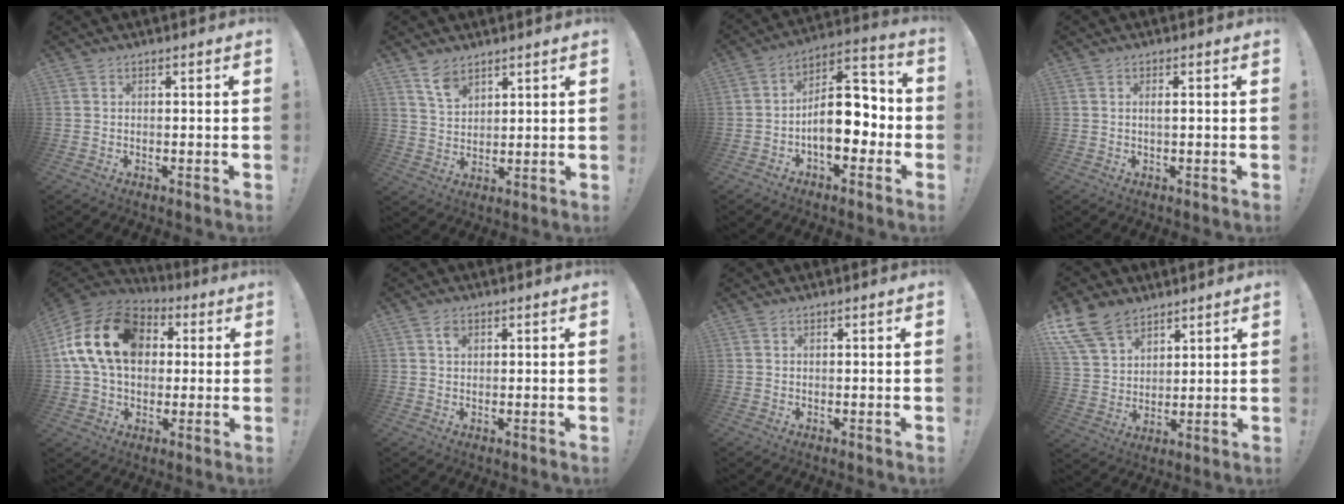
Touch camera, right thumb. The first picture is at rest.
{"total": 6.8, "force": [5.0, 3.9, 2.6], "torque": [-0.053, -0.026, 0.097]}
{"total": 14.9, "force": [-2.8, 8.1, 12.2], "torque": [-0.192, 0.021, -0.039]}
{"total": 1.5, "force": [0.0, 0.1, 1.5], "torque": [-0.027, -0.001, -0.002]}
{"total": 19.7, "force": [4.6, 13.9, 13.2], "torque": [-0.236, 0.010, 0.089]}
{"total": 1.6, "force": [0.7, 1.1, 0.9], "torque": [-0.010, -0.001, 0.011]}
{"total": 0.0}
{"total": 13.2, "force": [9.2, 7.9, 5.2], "torque": [-0.106, -0.049, 0.181]}